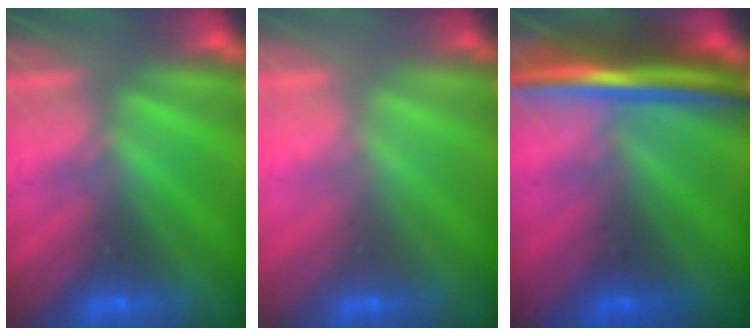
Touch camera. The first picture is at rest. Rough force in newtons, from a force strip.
{"total": 1.9}
{"total": 7.5}